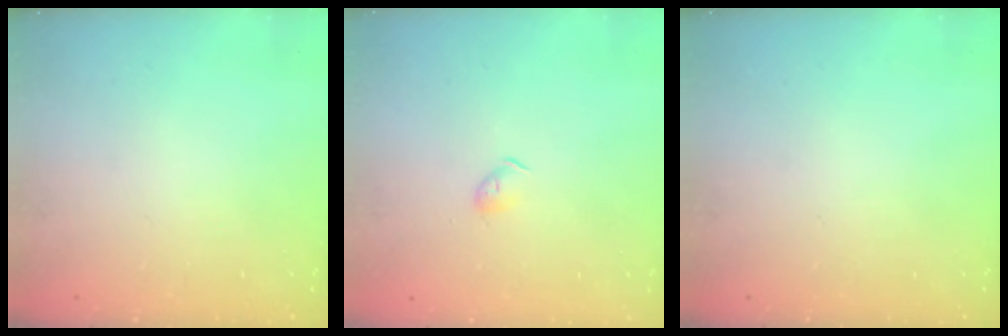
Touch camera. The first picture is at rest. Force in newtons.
{"total": 3.5, "press": 3.4, "slide": 0.6}
{"total": 0.0}